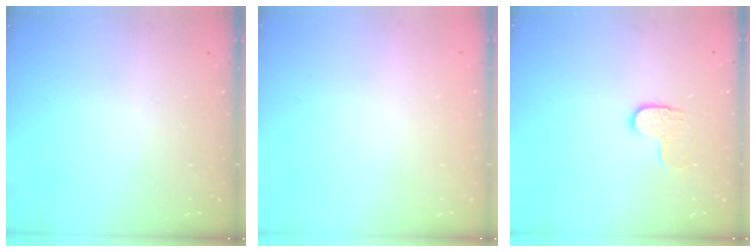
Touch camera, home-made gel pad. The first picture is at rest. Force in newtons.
{"total": 0.6, "press": 0.5, "slide": 0.2}
{"total": 5.7, "press": 5.7, "slide": 0.5}